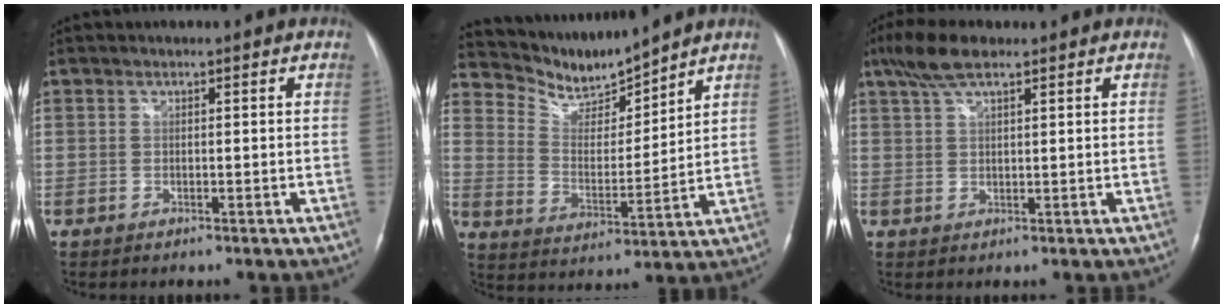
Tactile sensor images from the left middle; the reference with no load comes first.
{"total": 9.2, "force": [9.0, 0.8, 1.2], "torque": [-0.034, -0.005, 0.180]}
{"total": 5.9, "force": [4.1, 1.5, 4.0], "torque": [-0.089, 0.021, 0.078]}